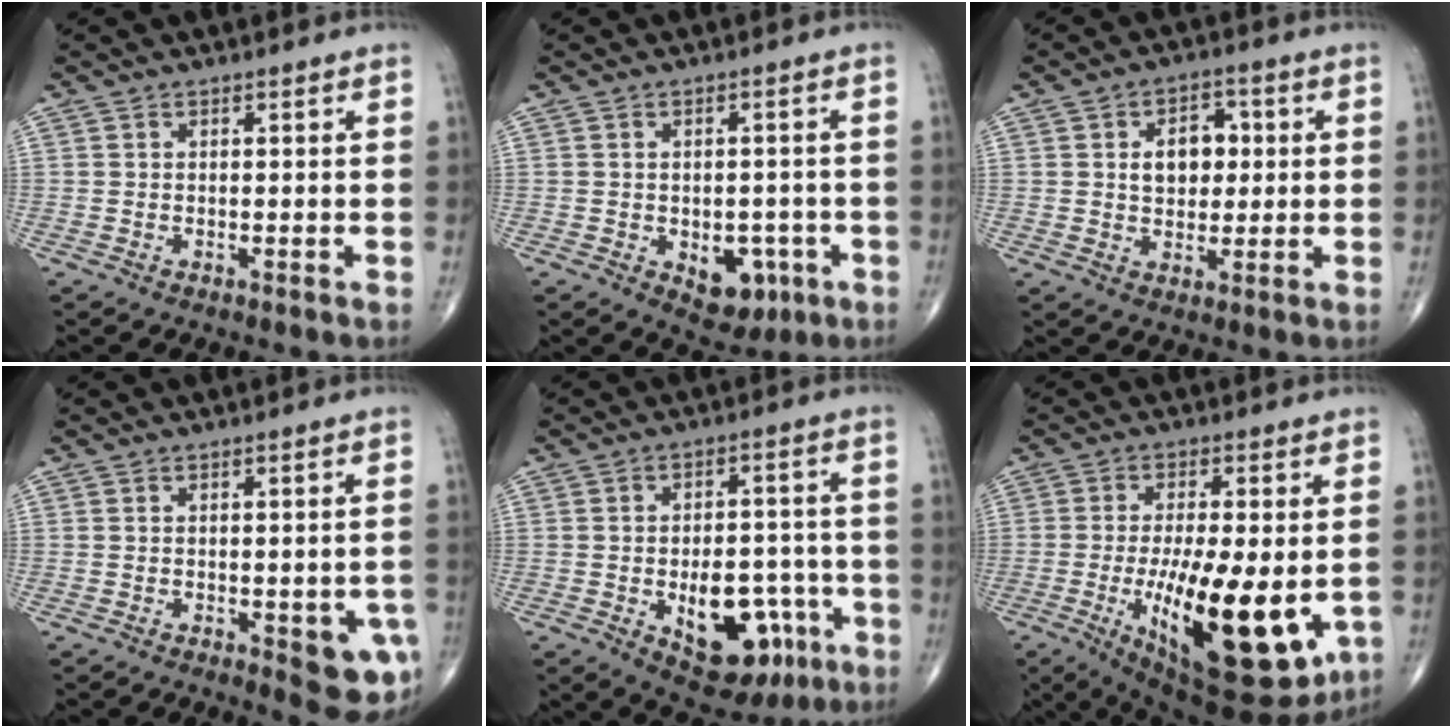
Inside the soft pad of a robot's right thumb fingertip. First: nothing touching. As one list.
[{"total": 7.8, "force": [-2.7, 5.0, 5.3], "torque": [-0.036, 0.012, -0.025]}, {"total": 7.6, "force": [1.1, 5.4, 5.3], "torque": [-0.050, 0.006, 0.014]}, {"total": 8.0, "force": [-2.5, 3.0, 6.9], "torque": [-0.059, -0.002, -0.023]}, {"total": 15.4, "force": [-5.5, 8.7, 11.5], "torque": [-0.124, 0.032, -0.065]}, {"total": 22.0, "force": [-4.7, 7.9, 20.0], "torque": [-0.300, -0.029, -0.052]}]